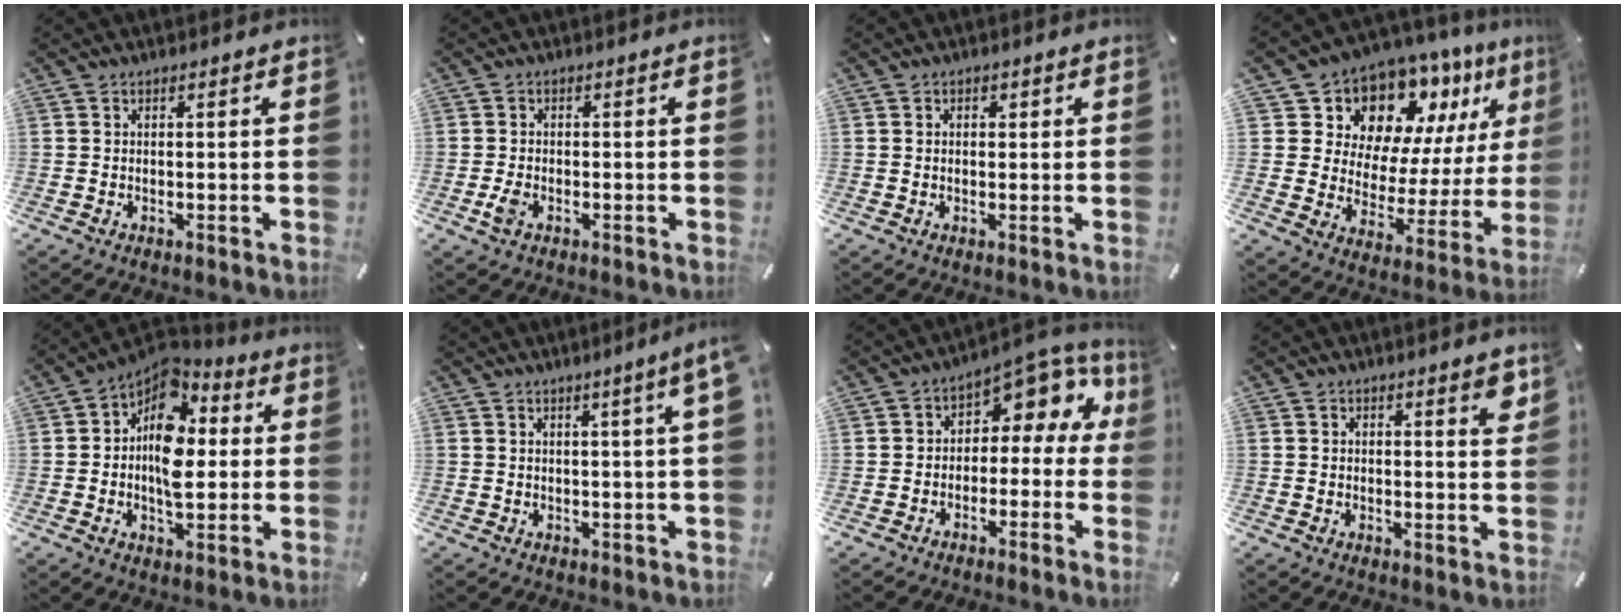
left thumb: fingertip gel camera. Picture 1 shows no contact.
{"total": 2.7, "force": [-1.0, 1.7, 1.8], "torque": [-0.044, -0.001, -0.021]}
{"total": 1.1, "force": [0.1, 0.9, 0.6], "torque": [-0.006, 0.003, -0.001]}
{"total": 12.5, "force": [10.4, 6.8, 1.8], "torque": [-0.036, -0.121, 0.181]}
{"total": 13.1, "force": [1.2, 8.8, 9.6], "torque": [-0.169, -0.027, 0.015]}
{"total": 4.4, "force": [1.8, -0.2, 4.1], "torque": [-0.077, -0.002, 0.030]}
{"total": 7.6, "force": [2.5, 5.1, 5.1], "torque": [-0.073, -0.022, 0.044]}
{"total": 2.6, "force": [1.5, 1.1, 1.8], "torque": [-0.023, -0.003, 0.022]}